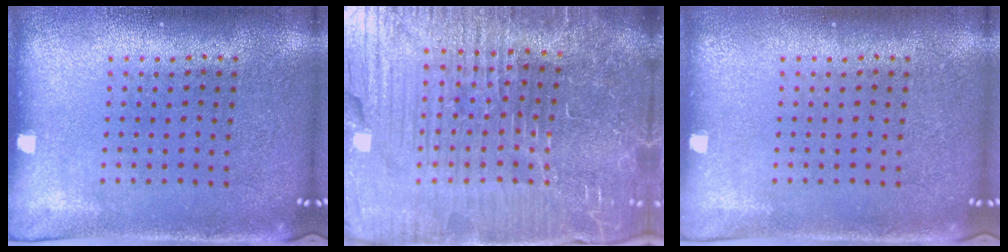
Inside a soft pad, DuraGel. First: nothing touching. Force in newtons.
{"total": 7.5, "press": 6.6, "slide": 3.5}
{"total": 0.0}